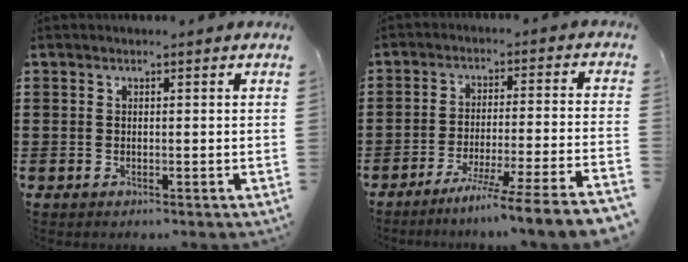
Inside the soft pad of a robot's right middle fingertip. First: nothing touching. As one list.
[{"total": 7.3, "force": [-6.1, -1.6, 3.6], "torque": [-0.051, -0.021, -0.118]}]